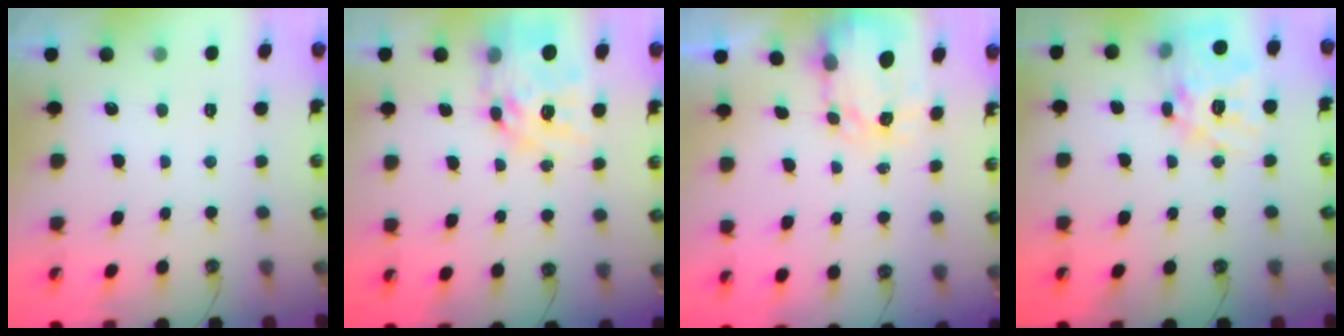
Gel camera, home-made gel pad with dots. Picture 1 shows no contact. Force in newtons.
{"total": 15.2, "press": 15.2, "slide": 1.3}
{"total": 3.4, "press": 3.4, "slide": 0.4}
{"total": 16.3, "press": 16.3, "slide": 1.6}